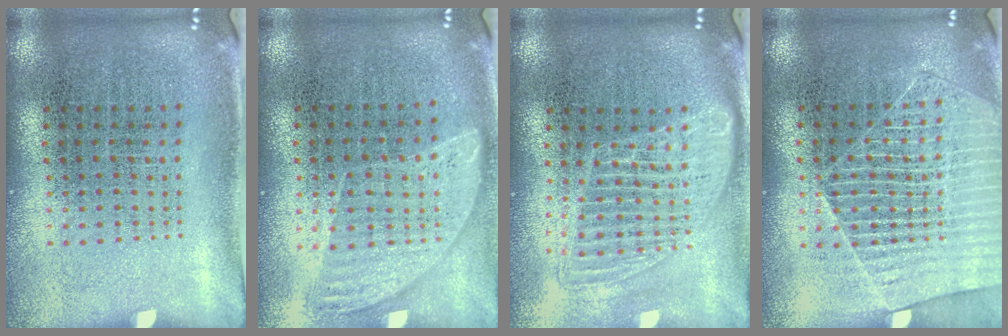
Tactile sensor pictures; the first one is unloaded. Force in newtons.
{"total": 0.9, "press": 0.8, "slide": 0.3}
{"total": 1.5, "press": 1.3, "slide": 0.7}
{"total": 1.6, "press": 1.4, "slide": 0.7}